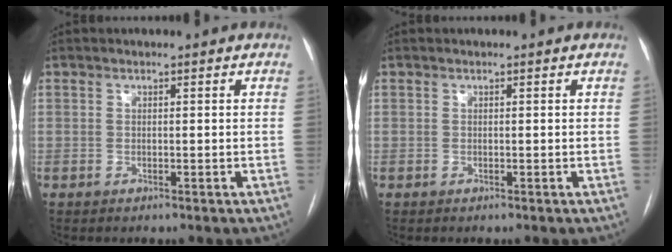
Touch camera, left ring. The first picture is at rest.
{"total": 0.0}